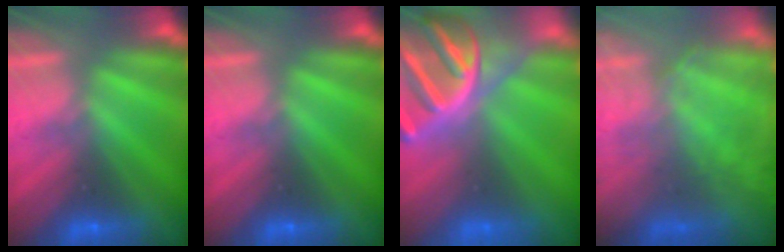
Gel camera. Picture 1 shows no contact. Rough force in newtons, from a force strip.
{"total": 0.0}
{"total": 8.7}
{"total": 11.4}